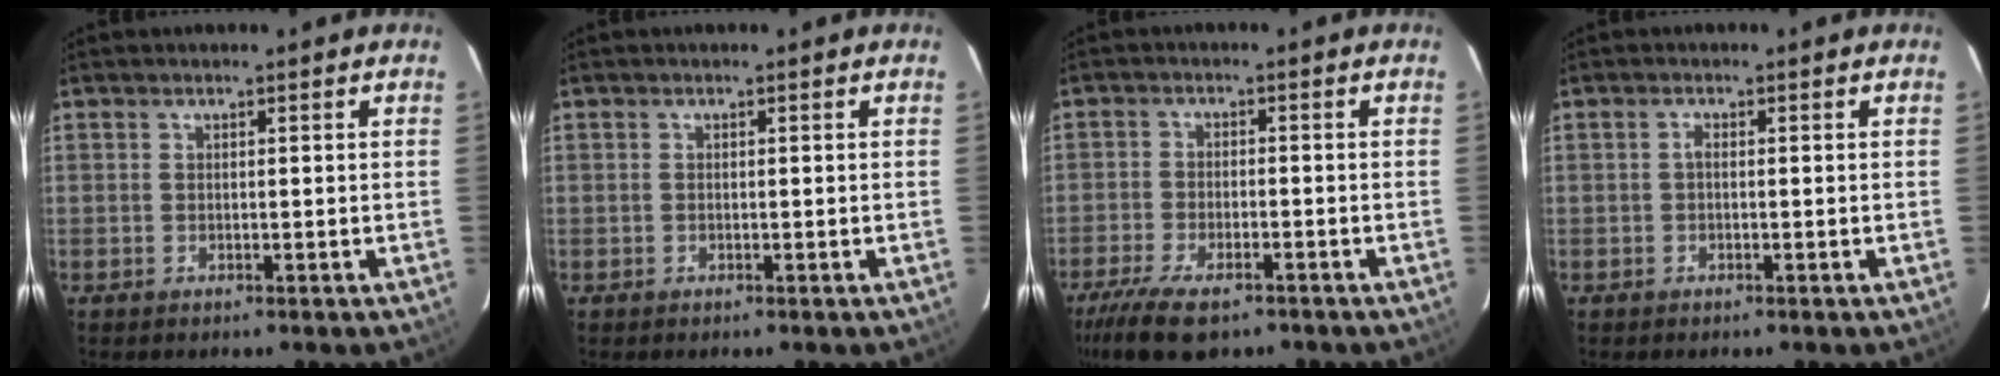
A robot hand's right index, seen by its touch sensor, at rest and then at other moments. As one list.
[{"total": 0.0}, {"total": 11.9, "force": [-8.5, 4.5, 7.1], "torque": [-0.169, -0.034, -0.150]}, {"total": 0.8, "force": [-0.2, 0.4, 0.6], "torque": [-0.013, 0.006, -0.005]}]